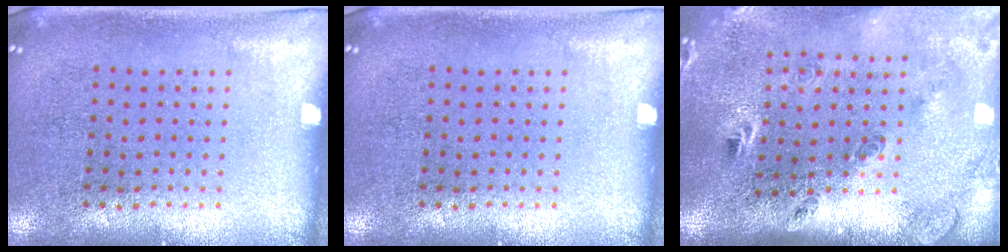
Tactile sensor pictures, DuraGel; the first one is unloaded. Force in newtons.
{"total": 0.0}
{"total": 3.0, "press": 1.9, "slide": 2.2}